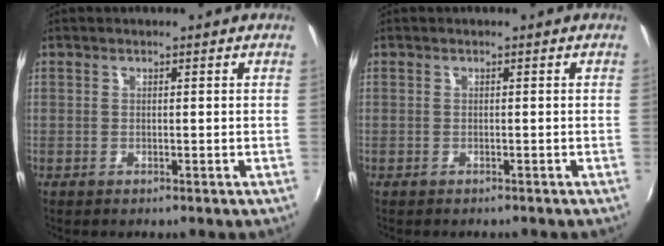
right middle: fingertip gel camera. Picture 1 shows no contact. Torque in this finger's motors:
{"motor_torque": [0.62, -0.78, 0.06, 0.04]}